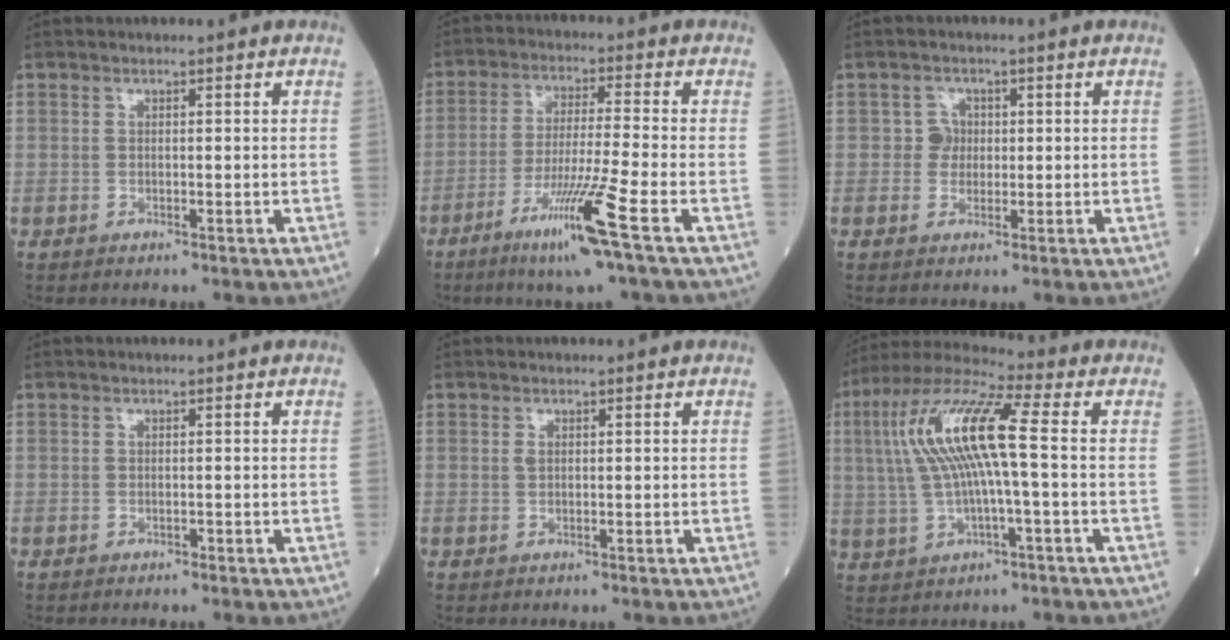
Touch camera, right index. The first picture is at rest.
{"total": 10.5, "force": [-5.5, -1.5, 8.8], "torque": [-0.166, -0.027, -0.102]}
{"total": 2.1, "force": [0.2, 2.1, 0.3], "torque": [0.003, 0.007, 0.002]}
{"total": 0.0}
{"total": 0.6, "force": [0.3, 0.3, 0.4], "torque": [-0.009, 0.002, 0.007]}
{"total": 13.2, "force": [1.1, 1.6, 13.1], "torque": [-0.272, 0.025, 0.017]}